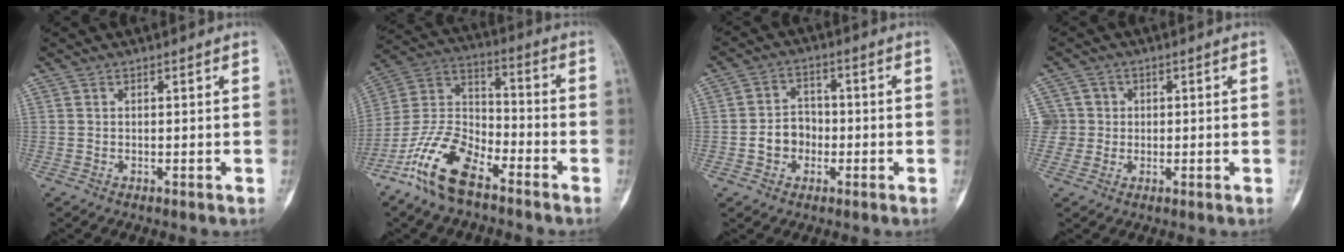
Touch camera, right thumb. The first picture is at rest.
{"total": 14.6, "force": [-9.5, 6.3, 9.1], "torque": [-0.178, 0.057, -0.192]}
{"total": 6.0, "force": [-1.6, 5.0, 2.8], "torque": [-0.023, 0.025, -0.033]}
{"total": 4.4, "force": [0.4, 4.4, 0.0], "torque": [0.035, 0.008, 0.003]}